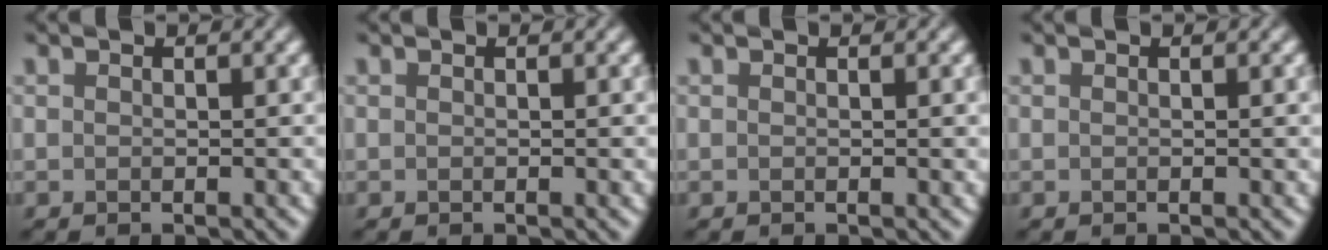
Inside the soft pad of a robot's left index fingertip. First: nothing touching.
{"total": 0.6, "force": [0.0, 0.1, 0.6], "torque": [-0.007, 0.002, 0.000]}
{"total": 0.9, "force": [0.1, 0.2, 0.9], "torque": [-0.009, 0.001, 0.000]}
{"total": 0.9, "force": [0.1, 0.2, 0.9], "torque": [-0.009, 0.002, 0.000]}